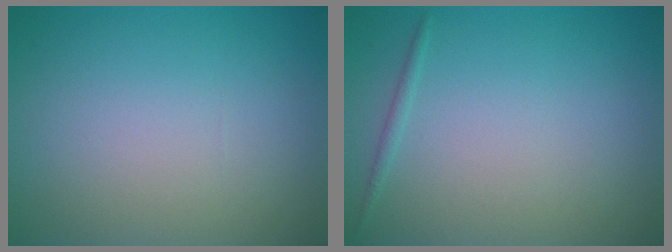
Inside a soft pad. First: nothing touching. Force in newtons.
{"total": 0.6, "press": 0.6, "slide": 0.1}